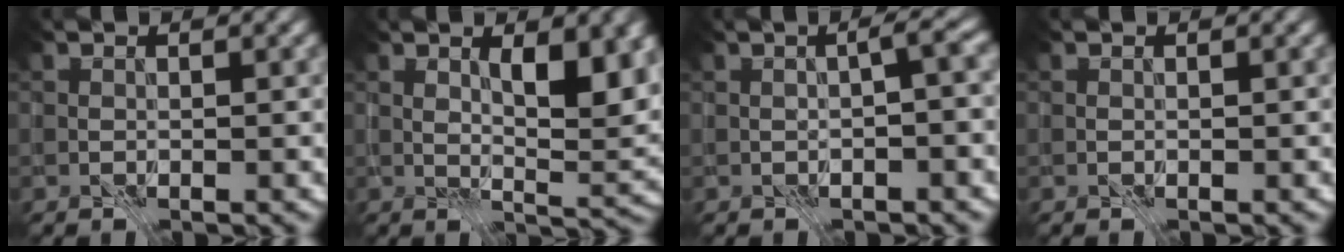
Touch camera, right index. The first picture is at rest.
{"total": 5.5, "force": [2.0, 1.7, 4.8], "torque": [-0.077, -0.006, 0.038]}
{"total": 2.0, "force": [-0.8, 0.3, 1.8], "torque": [-0.031, 0.007, -0.016]}
{"total": 0.0}